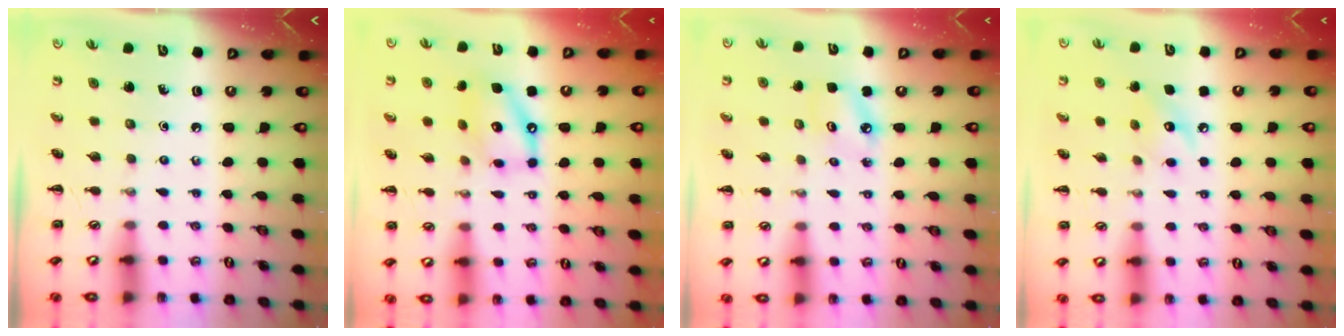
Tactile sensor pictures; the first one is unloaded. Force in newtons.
{"total": 12.5, "press": 12.3, "slide": 2.3}
{"total": 3.6, "press": 3.5, "slide": 0.5}
{"total": 7.6, "press": 7.5, "slide": 0.6}